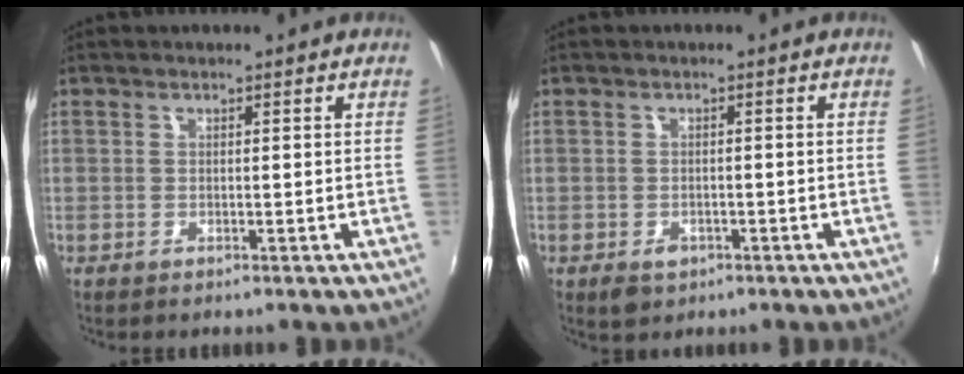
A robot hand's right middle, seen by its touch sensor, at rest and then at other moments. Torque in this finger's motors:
{"motor_torque": [0.44, -0.37, 0.11, 0.04]}